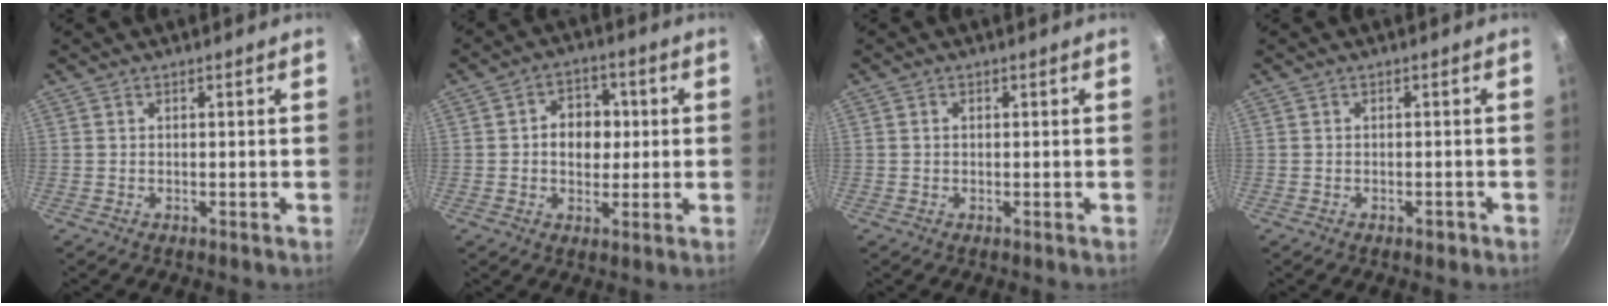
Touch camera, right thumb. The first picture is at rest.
{"total": 7.9, "force": [0.6, 6.1, 4.9], "torque": [-0.036, 0.007, 0.003]}
{"total": 0.8, "force": [0.0, 0.7, 0.5], "torque": [-0.007, 0.005, 0.000]}
{"total": 1.3, "force": [-0.8, 0.8, 0.7], "torque": [-0.007, 0.010, -0.005]}